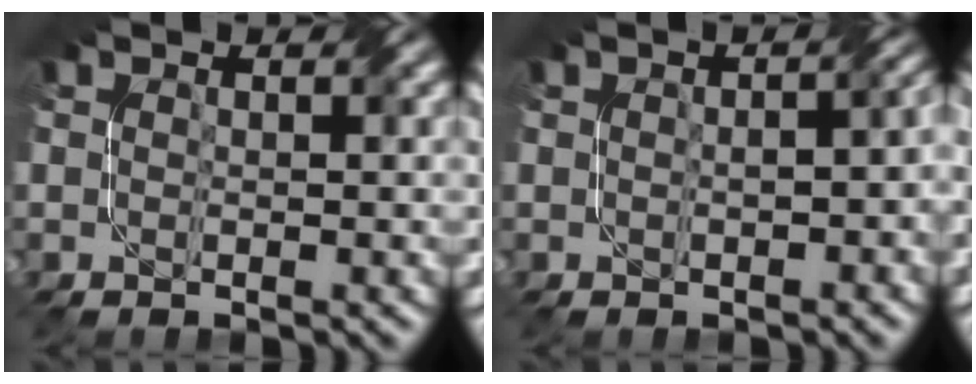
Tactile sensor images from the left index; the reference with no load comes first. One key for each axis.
{"total": 4.9, "fx": -0.4, "fy": 2.6, "fz": 4.1, "tx": -0.028, "ty": 0.006, "tz": 0.000}